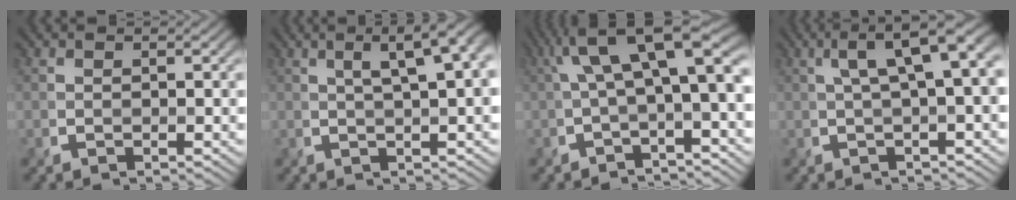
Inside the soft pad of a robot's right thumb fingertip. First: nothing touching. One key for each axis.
{"total": 7.1, "fx": 2.2, "fy": 1.7, "fz": 6.5, "tx": -0.074, "ty": 0.030, "tz": 0.025}
{"total": 9.3, "fx": 1.1, "fy": 2.8, "fz": 8.8, "tx": -0.154, "ty": 0.022, "tz": 0.016}
{"total": 7.1, "fx": 1.6, "fy": 1.7, "fz": 6.7, "tx": -0.095, "ty": 0.028, "tz": 0.023}